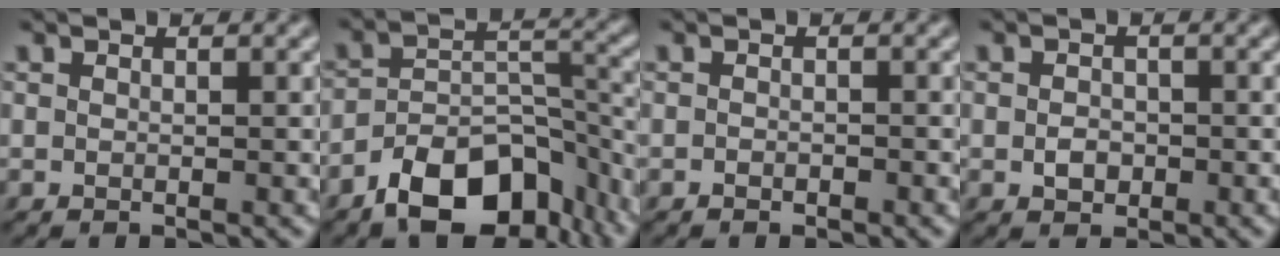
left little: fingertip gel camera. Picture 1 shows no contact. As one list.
[{"total": 11.2, "force": [-7.3, 5.7, 6.2], "torque": [-0.101, -0.001, -0.126]}, {"total": 0.7, "force": [-0.6, 0.3, 0.2], "torque": [-0.004, -0.001, -0.010]}, {"total": 1.7, "force": [-0.5, 1.3, 0.9], "torque": [-0.017, -0.002, -0.012]}]